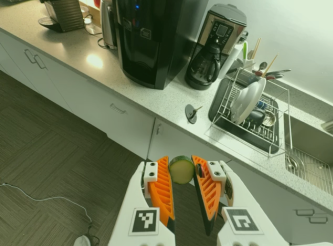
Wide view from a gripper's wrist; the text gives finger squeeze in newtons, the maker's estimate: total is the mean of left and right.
{"total": 11.1, "left": 11.1, "right": 11.1}